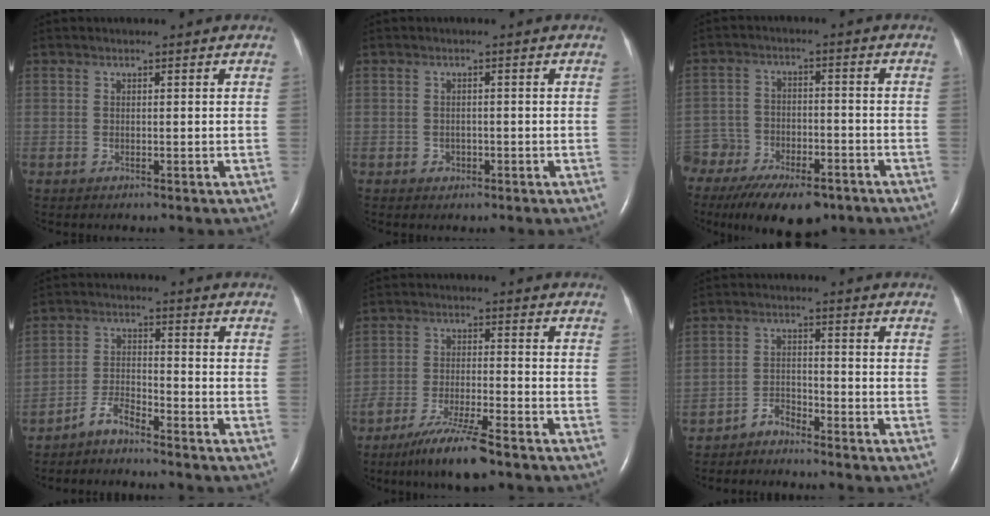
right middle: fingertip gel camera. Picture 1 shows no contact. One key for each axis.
{"total": 1.2, "fx": -0.5, "fy": 1.0, "fz": 0.4, "tx": -0.008, "ty": 0.003, "tz": -0.005}
{"total": 17.1, "fx": -12.6, "fy": 7.4, "fz": 8.8, "tx": -0.182, "ty": -0.014, "tz": -0.194}
{"total": 4.0, "fx": -3.6, "fy": 0.6, "fz": 1.6, "tx": -0.038, "ty": -0.008, "tz": -0.072}
{"total": 9.3, "fx": -6.8, "fy": 0.8, "fz": 6.2, "tx": -0.119, "ty": -0.024, "tz": -0.123}
{"total": 2.8, "fx": -2.7, "fy": 0.7, "fz": 0.5, "tx": -0.012, "ty": -0.004, "tz": -0.050}